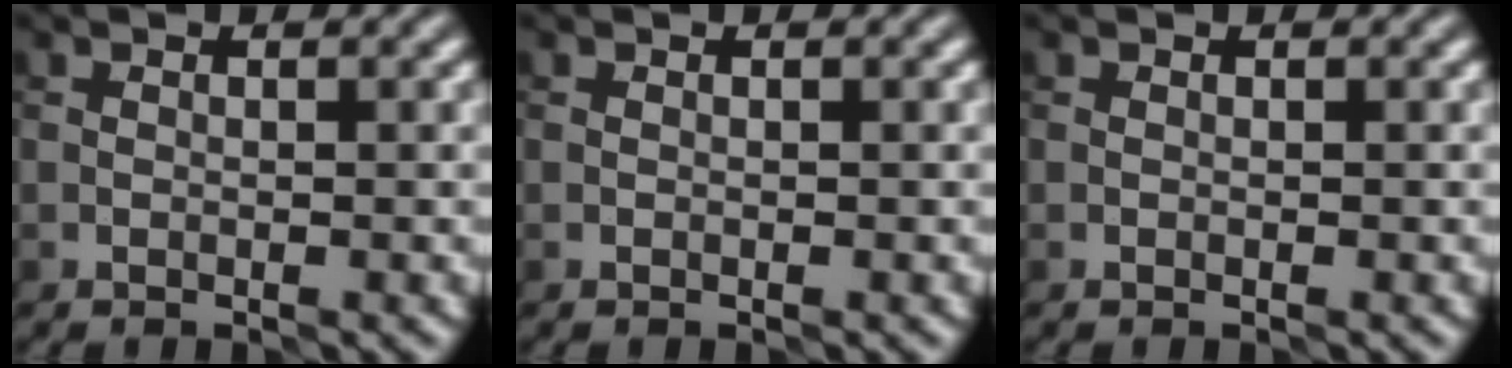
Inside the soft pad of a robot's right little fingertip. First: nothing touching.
{"total": 0.0}
{"total": 0.0}